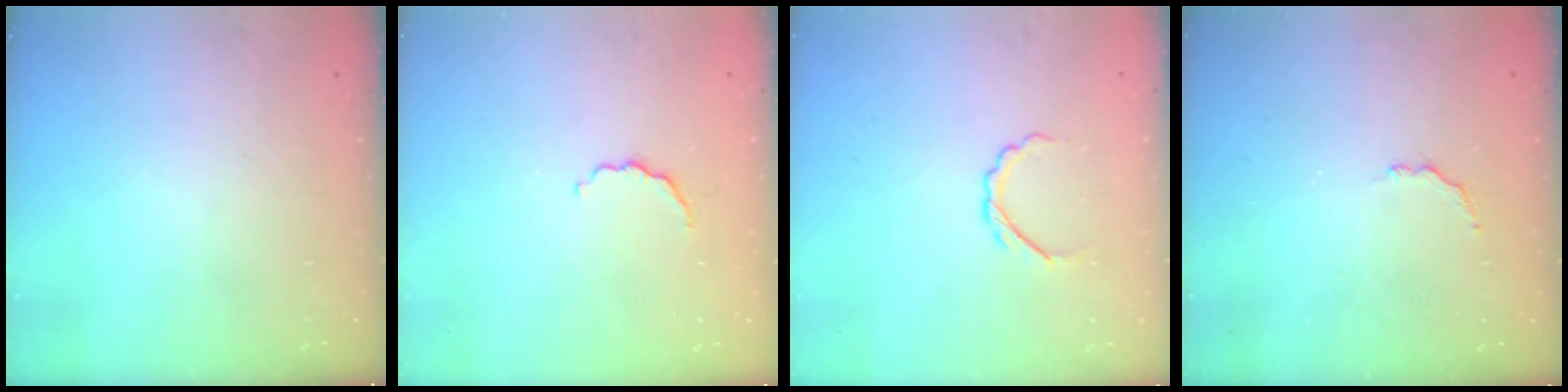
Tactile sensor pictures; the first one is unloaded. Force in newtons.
{"total": 3.8, "press": 3.7, "slide": 1.0}
{"total": 5.3, "press": 5.1, "slide": 1.6}
{"total": 2.9, "press": 2.7, "slide": 0.9}